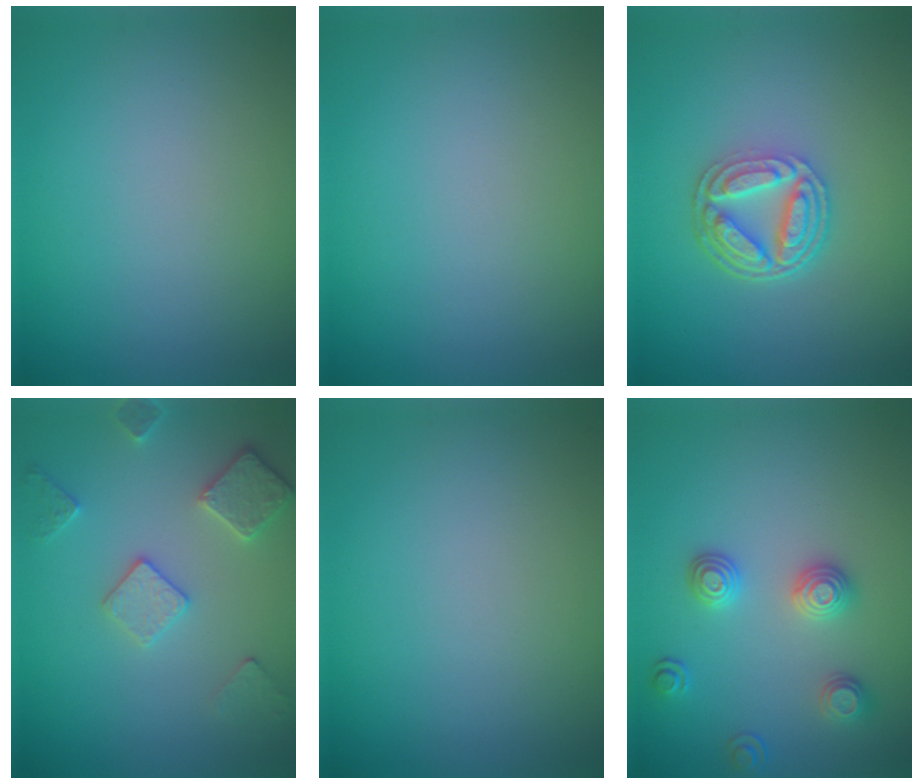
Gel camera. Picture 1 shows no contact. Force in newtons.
{"total": 0.0}
{"total": 4.8, "press": 3.4, "slide": 3.5}
{"total": 3.3, "press": 3.1, "slide": 1.3}
{"total": 0.0}
{"total": 2.7, "press": 2.6, "slide": 0.9}